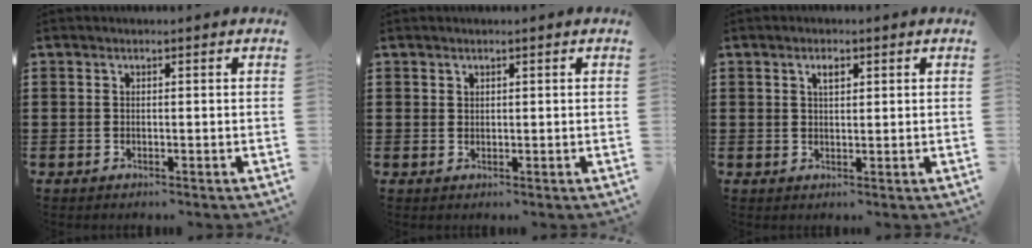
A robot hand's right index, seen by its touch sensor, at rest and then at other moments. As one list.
[{"total": 0.8, "force": [0.7, 0.5, 0.1], "torque": [-0.002, 0.002, 0.013]}, {"total": 1.9, "force": [0.9, 0.7, 1.6], "torque": [-0.034, 0.005, 0.014]}]